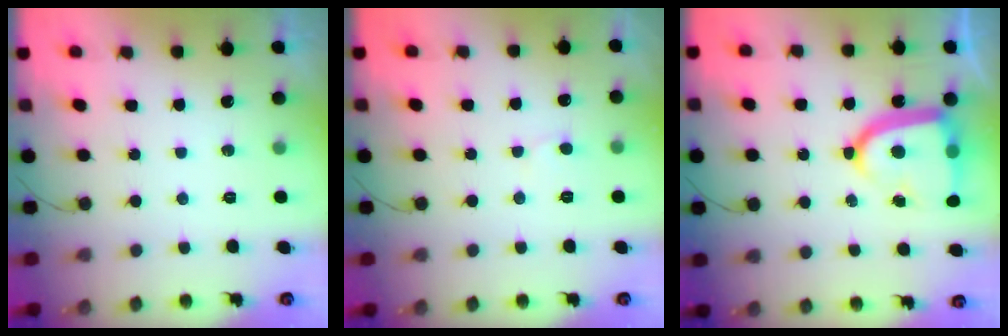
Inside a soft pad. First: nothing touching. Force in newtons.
{"total": 4.6, "press": 4.6, "slide": 0.6}
{"total": 17.0, "press": 16.9, "slide": 1.8}